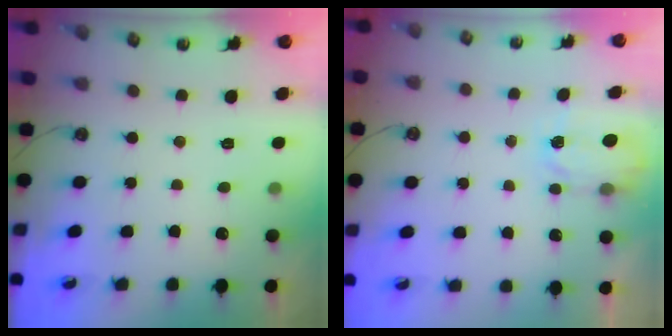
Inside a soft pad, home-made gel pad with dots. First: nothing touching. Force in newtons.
{"total": 2.4, "press": 2.4, "slide": 0.5}